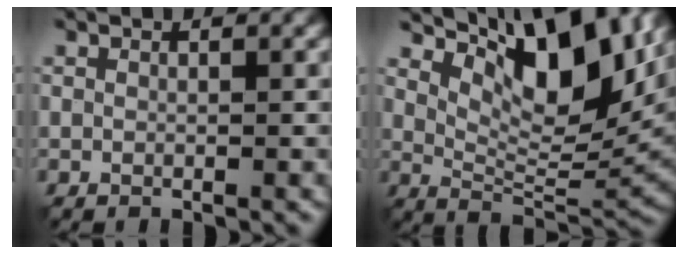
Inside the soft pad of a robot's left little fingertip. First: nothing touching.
{"total": 11.0, "force": [5.4, 3.8, 8.9], "torque": [-0.128, -0.002, 0.096]}